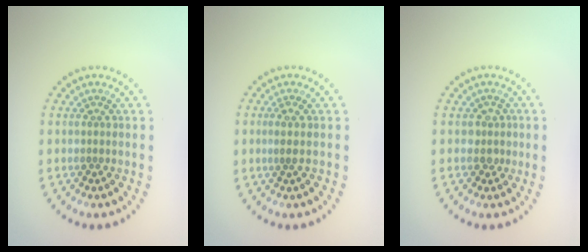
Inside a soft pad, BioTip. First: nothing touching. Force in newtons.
{"total": 0.7, "press": 0.5, "slide": 0.6}
{"total": 1.4, "press": 1.1, "slide": 0.8}